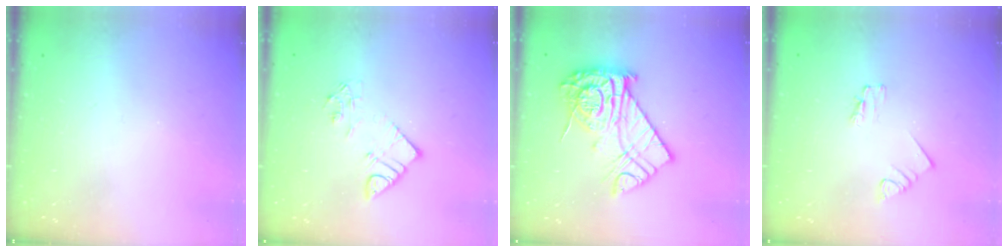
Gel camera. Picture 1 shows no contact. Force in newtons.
{"total": 6.3, "press": 6.3, "slide": 0.4}
{"total": 15.9, "press": 15.8, "slide": 1.4}
{"total": 1.2, "press": 1.2, "slide": 0.0}